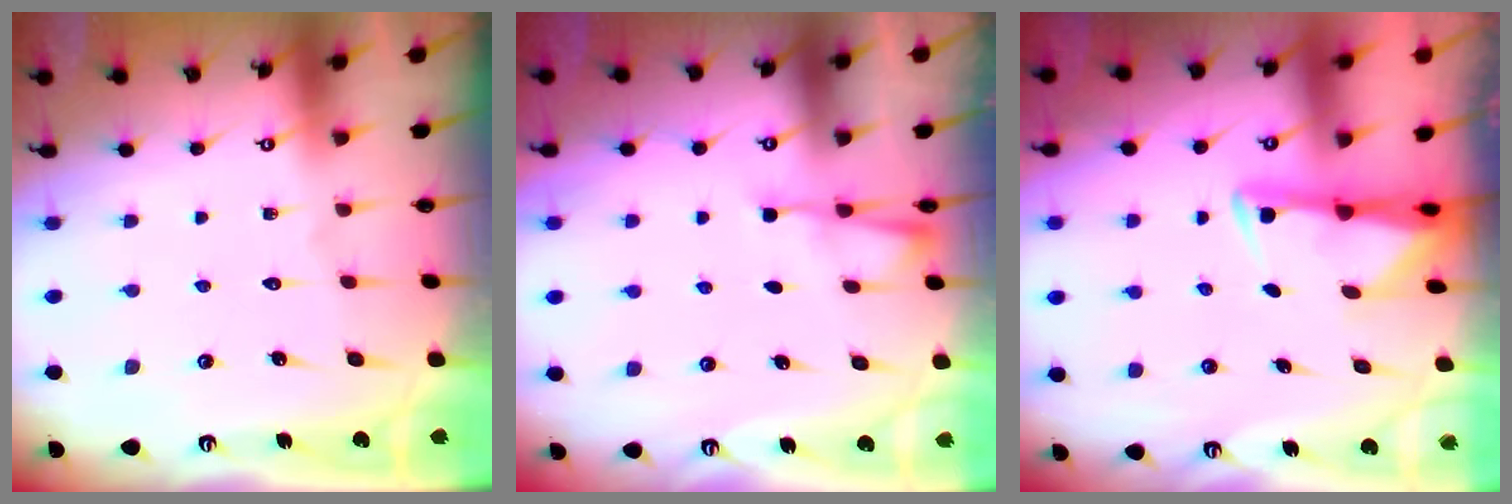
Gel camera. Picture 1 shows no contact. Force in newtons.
{"total": 3.1, "press": 3.1, "slide": 0.6}
{"total": 3.0, "press": 2.9, "slide": 0.6}